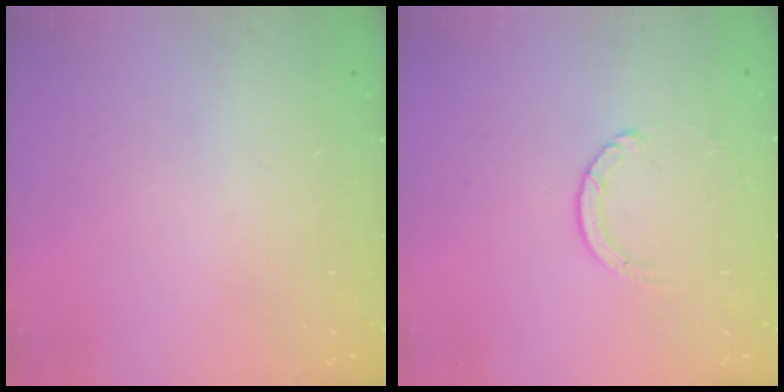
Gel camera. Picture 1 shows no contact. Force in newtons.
{"total": 2.4, "press": 2.4, "slide": 0.2}